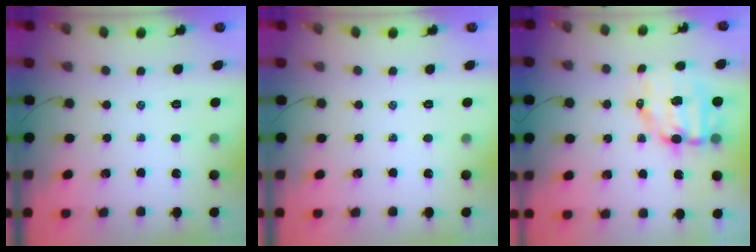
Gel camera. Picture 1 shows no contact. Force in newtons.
{"total": 0.0}
{"total": 9.8, "press": 9.7, "slide": 1.8}